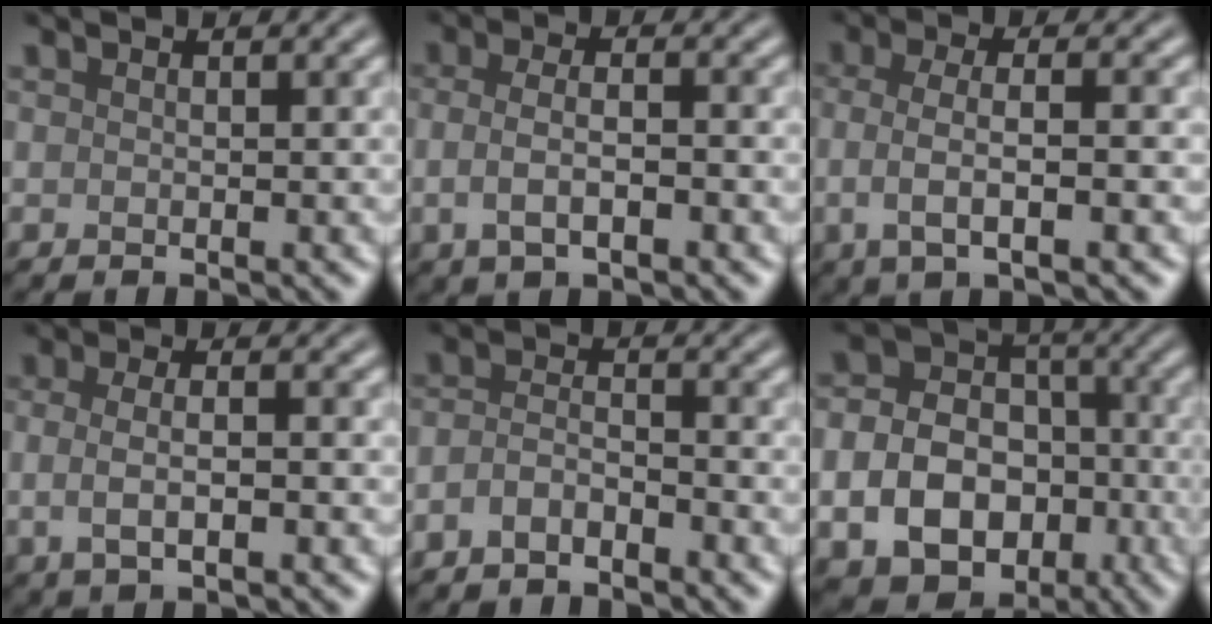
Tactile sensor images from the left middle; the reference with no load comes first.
{"total": 3.4, "force": [-0.7, 1.4, 3.0], "torque": [-0.061, -0.004, -0.016]}
{"total": 4.2, "force": [-0.6, 1.4, 3.9], "torque": [-0.074, -0.004, -0.014]}
{"total": 3.8, "force": [-0.4, 1.5, 3.5], "torque": [-0.068, -0.008, -0.005]}
{"total": 2.1, "force": [-1.5, 0.9, 1.1], "torque": [-0.026, 0.004, -0.037]}
{"total": 11.8, "force": [-3.6, 9.3, 6.4], "torque": [-0.102, -0.035, -0.068]}